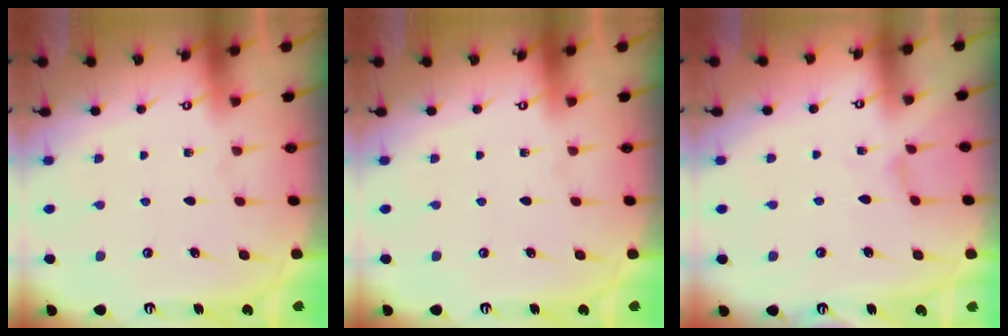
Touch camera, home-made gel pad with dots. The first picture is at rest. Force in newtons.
{"total": 0.0}
{"total": 0.0}